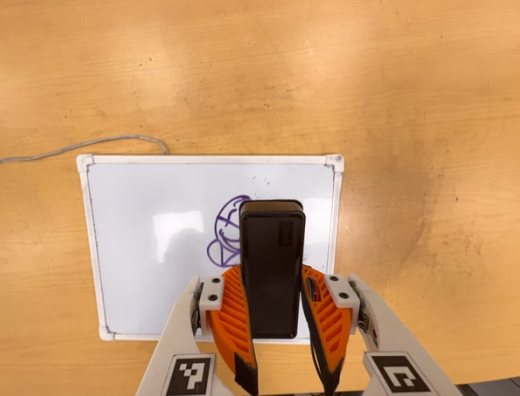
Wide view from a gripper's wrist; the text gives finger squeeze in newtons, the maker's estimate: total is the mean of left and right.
{"total": 7.8, "left": 6.0, "right": 9.7}